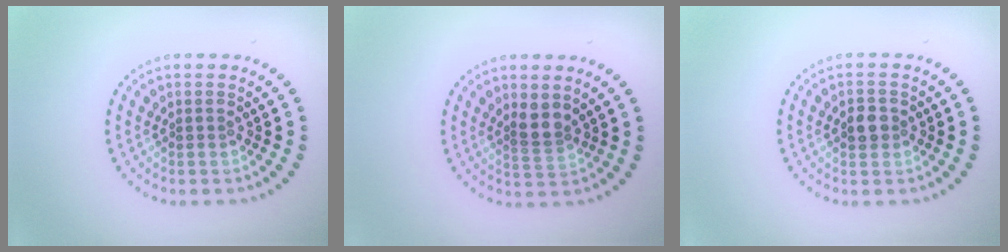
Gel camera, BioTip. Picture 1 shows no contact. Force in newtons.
{"total": 1.9, "press": 1.4, "slide": 1.3}
{"total": 1.8, "press": 1.8, "slide": 0.4}